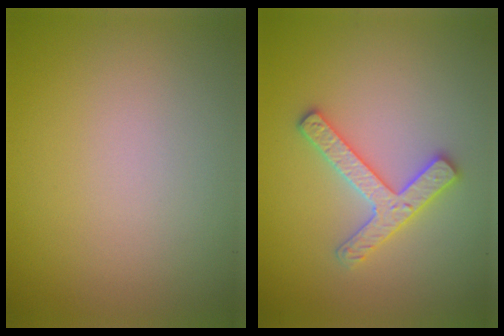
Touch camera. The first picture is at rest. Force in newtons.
{"total": 2.8, "press": 2.8, "slide": 0.6}